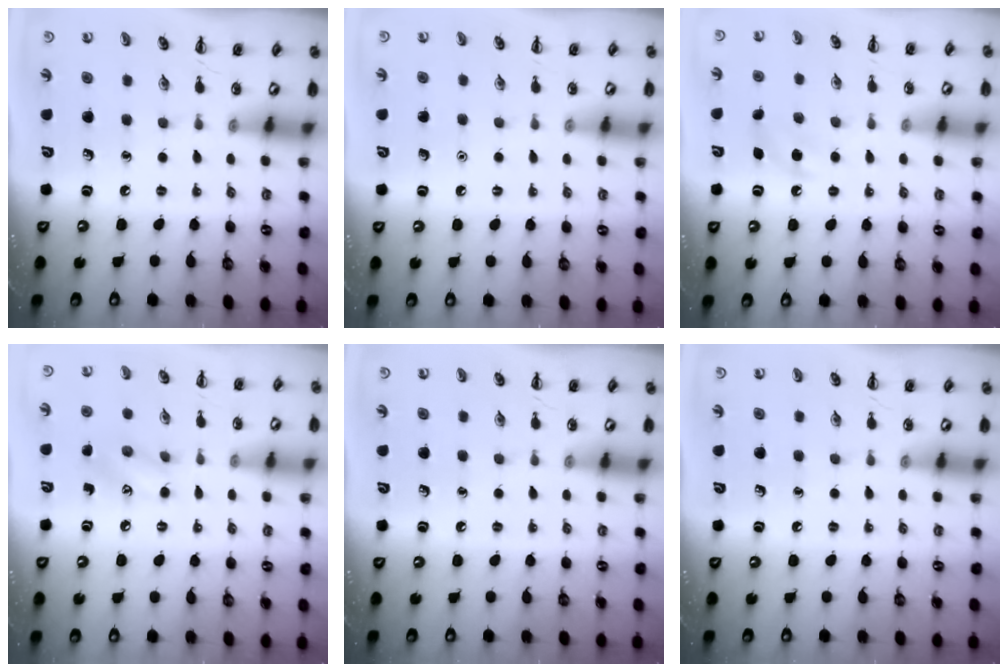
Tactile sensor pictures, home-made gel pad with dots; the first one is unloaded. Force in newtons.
{"total": 1.6, "press": 1.6, "slide": 0.1}
{"total": 5.3, "press": 5.1, "slide": 1.5}
{"total": 8.7, "press": 8.7, "slide": 1.0}
{"total": 0.0}
{"total": 0.0}